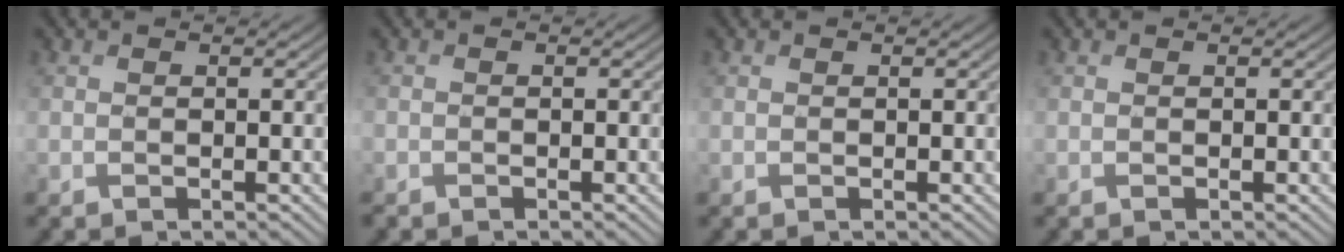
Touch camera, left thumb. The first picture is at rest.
{"total": 0.8, "force": [-0.7, 0.4, 0.0], "torque": [-0.002, -0.003, -0.015]}
{"total": 0.0}
{"total": 0.0}